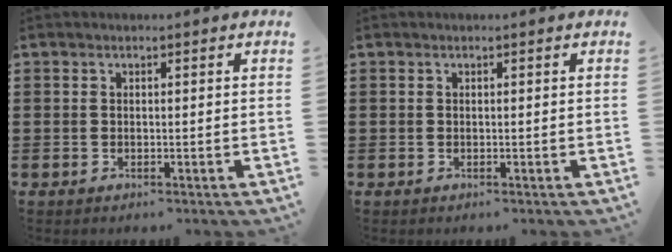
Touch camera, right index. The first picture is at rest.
{"total": 0.0}